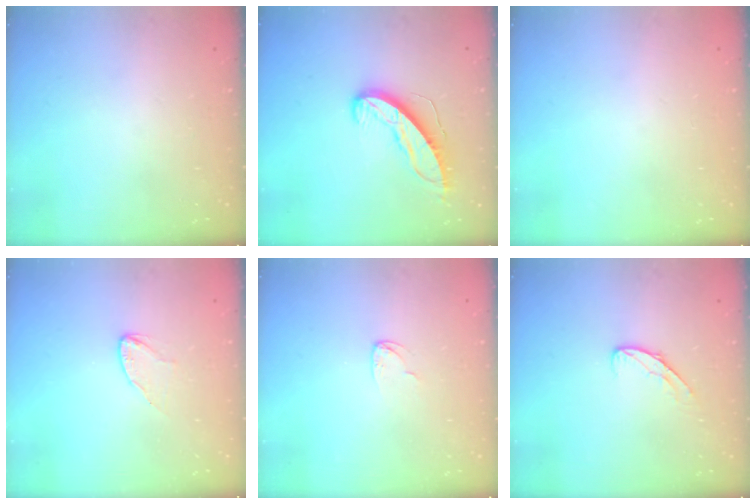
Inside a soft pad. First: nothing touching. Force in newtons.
{"total": 9.6, "press": 9.6, "slide": 0.2}
{"total": 0.0}
{"total": 3.8, "press": 3.7, "slide": 0.4}
{"total": 4.2, "press": 4.2, "slide": 0.2}
{"total": 5.1, "press": 5.1, "slide": 0.4}